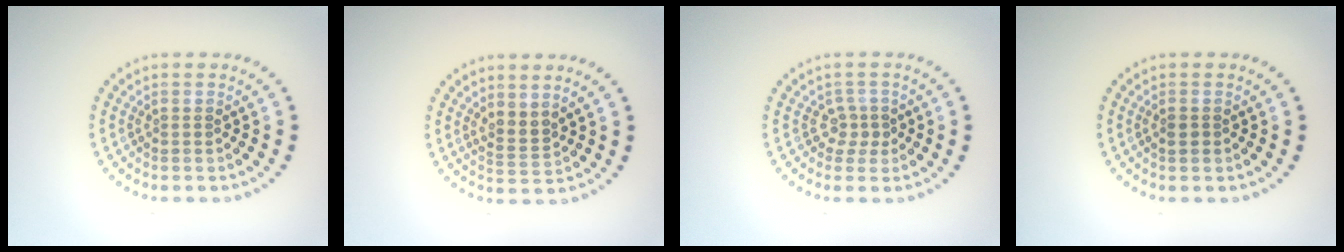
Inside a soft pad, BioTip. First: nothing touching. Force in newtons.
{"total": 2.0, "press": 1.5, "slide": 1.3}
{"total": 1.8, "press": 1.2, "slide": 1.3}
{"total": 0.9, "press": 0.8, "slide": 0.3}